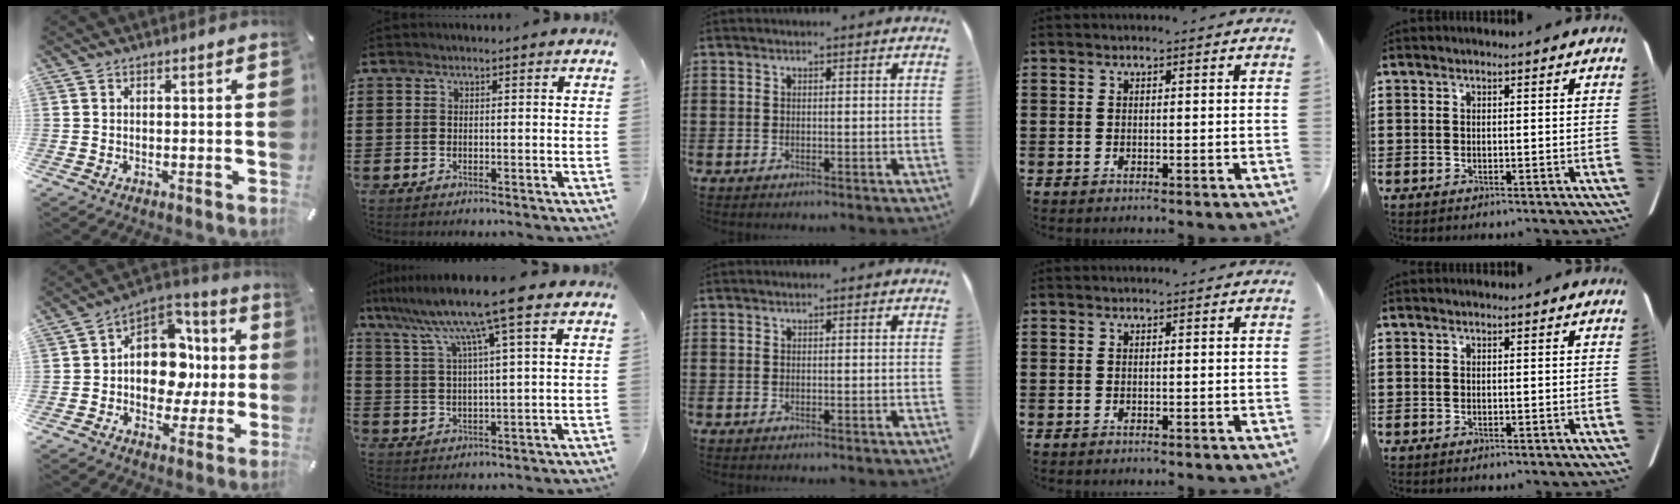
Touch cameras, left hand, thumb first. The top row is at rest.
{"thumb": {"total": 14.6, "force": [-0.4, 11.8, 8.6], "torque": [-0.129, -0.005, -0.003]}, "index": {"total": 10.5, "force": [7.5, -0.4, 7.4], "torque": [-0.167, -0.025, 0.122]}}